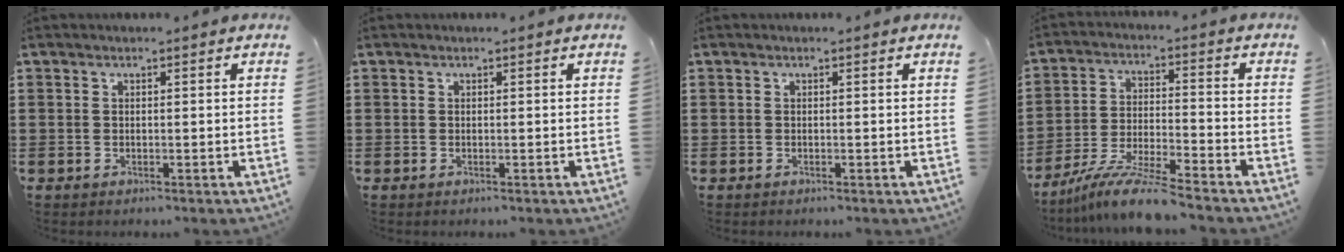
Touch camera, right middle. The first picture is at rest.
{"total": 0.0}
{"total": 0.0}
{"total": 8.9, "force": [-7.9, 0.1, 4.2], "torque": [-0.083, -0.002, -0.152]}